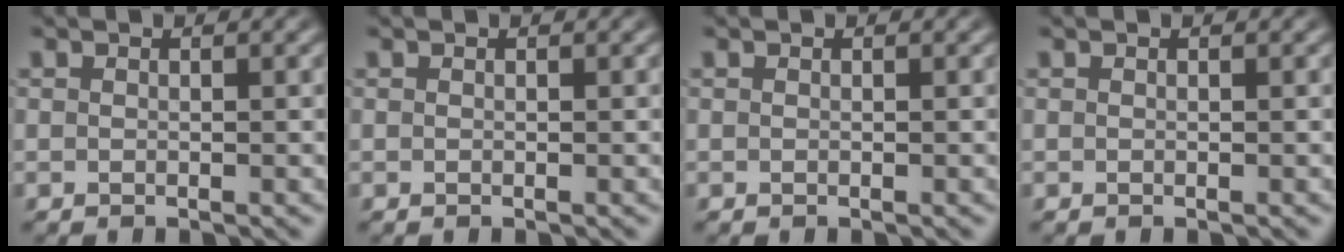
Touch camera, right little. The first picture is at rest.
{"total": 0.0}
{"total": 0.0}
{"total": 0.0}